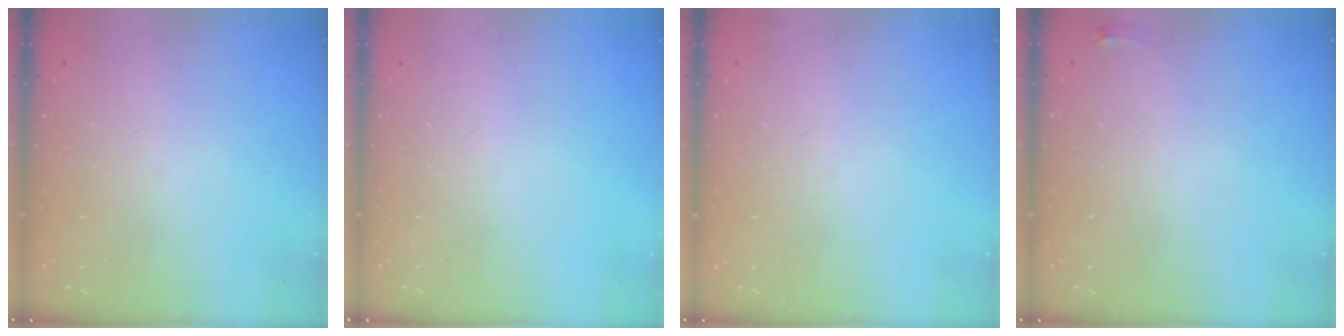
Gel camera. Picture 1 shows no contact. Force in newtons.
{"total": 0.0}
{"total": 2.8, "press": 2.2, "slide": 1.7}
{"total": 2.6, "press": 2.6, "slide": 0.6}